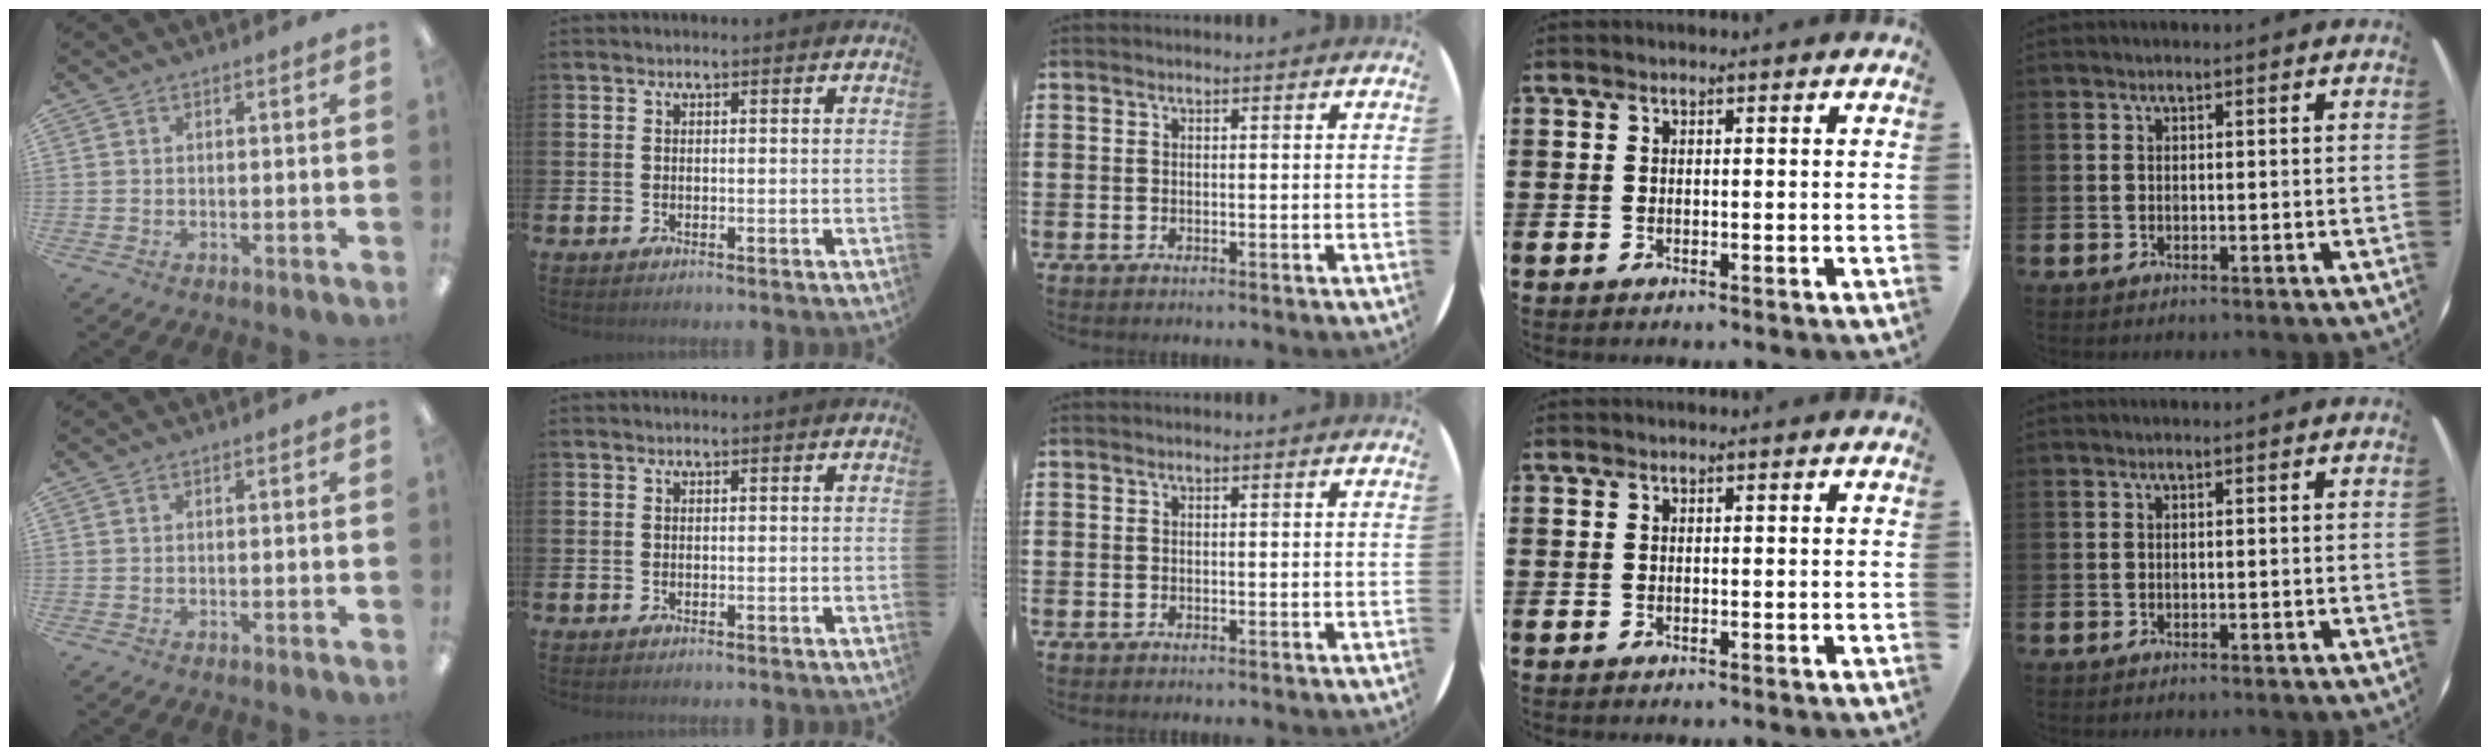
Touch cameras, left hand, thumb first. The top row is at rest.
{}